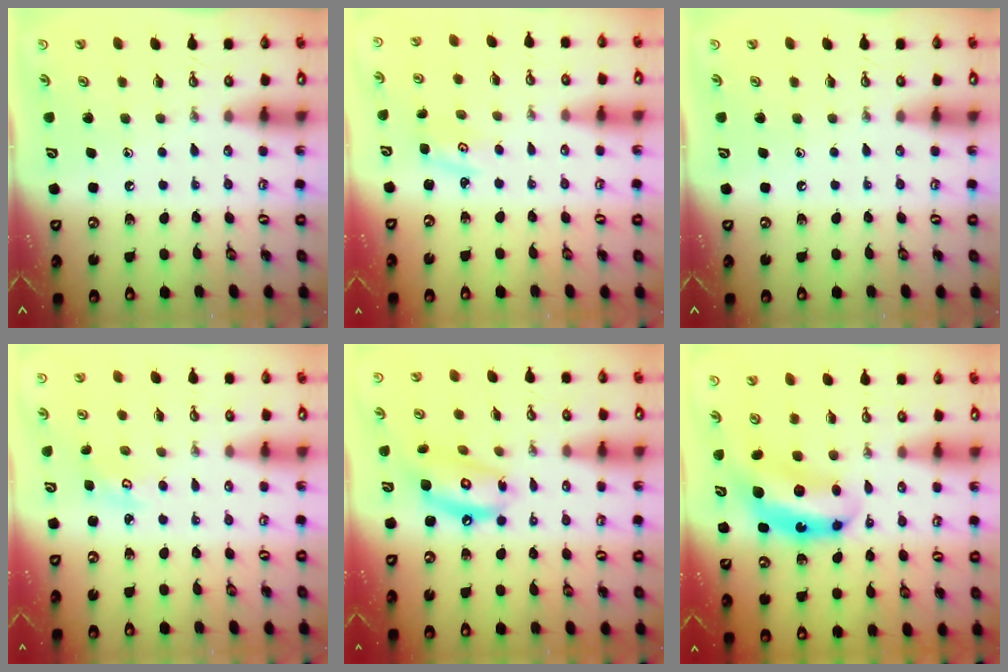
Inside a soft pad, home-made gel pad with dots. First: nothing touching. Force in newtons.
{"total": 2.5, "press": 2.5, "slide": 0.4}
{"total": 0.0}
{"total": 3.2, "press": 3.2, "slide": 0.4}
{"total": 12.1, "press": 12.1, "slide": 1.0}
{"total": 8.1, "press": 8.0, "slide": 1.0}